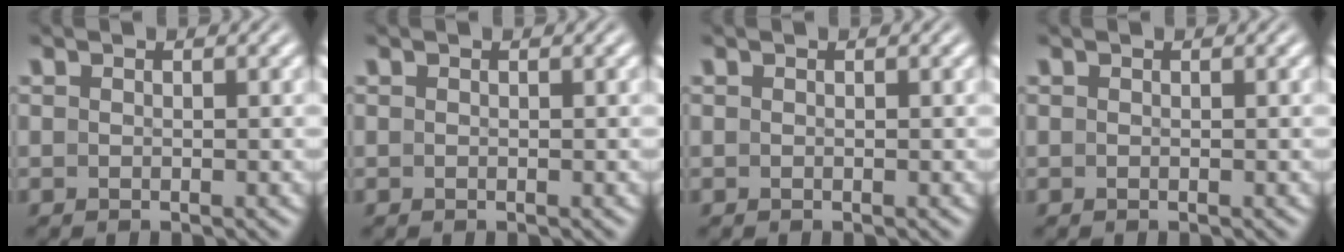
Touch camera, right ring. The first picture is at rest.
{"total": 0.0}
{"total": 0.0}
{"total": 0.0}